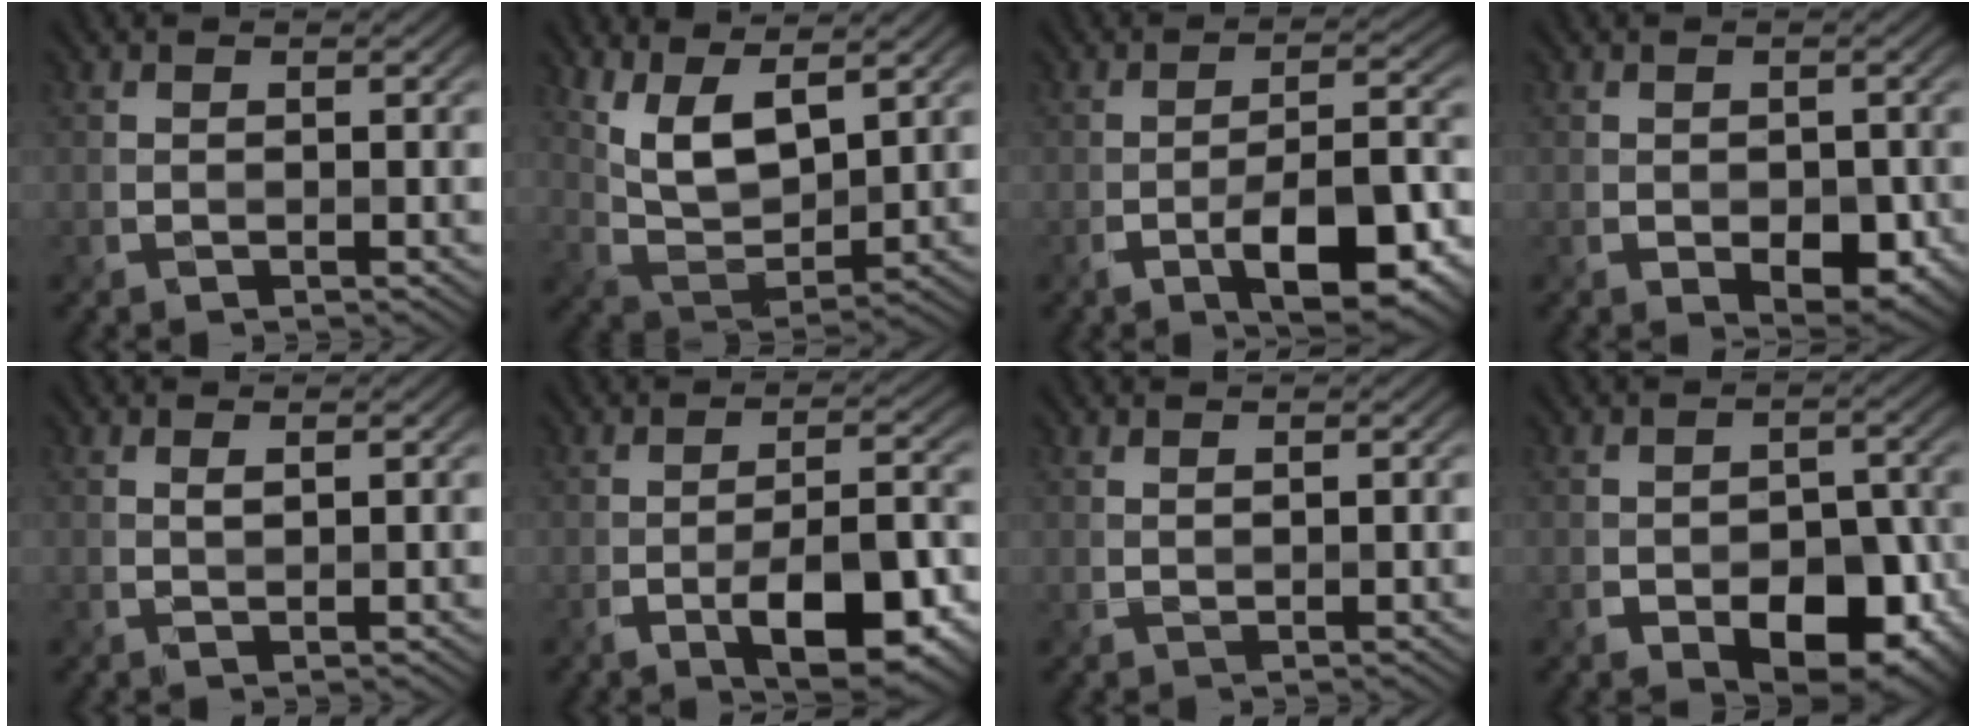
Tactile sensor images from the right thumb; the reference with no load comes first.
{"total": 8.2, "force": [4.5, 3.3, 6.0], "torque": [-0.134, -0.001, 0.095]}
{"total": 10.2, "force": [-4.8, 3.4, 8.3], "torque": [-0.127, -0.001, -0.072]}
{"total": 4.3, "force": [-1.4, 2.7, 3.0], "torque": [-0.046, -0.018, -0.010]}
{"total": 0.9, "force": [0.6, 0.2, 0.6], "torque": [-0.011, 0.003, 0.011]}
{"total": 9.3, "force": [-3.9, 3.5, 7.7], "torque": [-0.121, -0.005, -0.057]}
{"total": 0.5, "force": [0.5, 0.0, 0.2], "torque": [-0.006, 0.005, 0.009]}
{"total": 8.9, "force": [-3.8, 5.3, 6.1], "torque": [-0.092, -0.020, -0.042]}